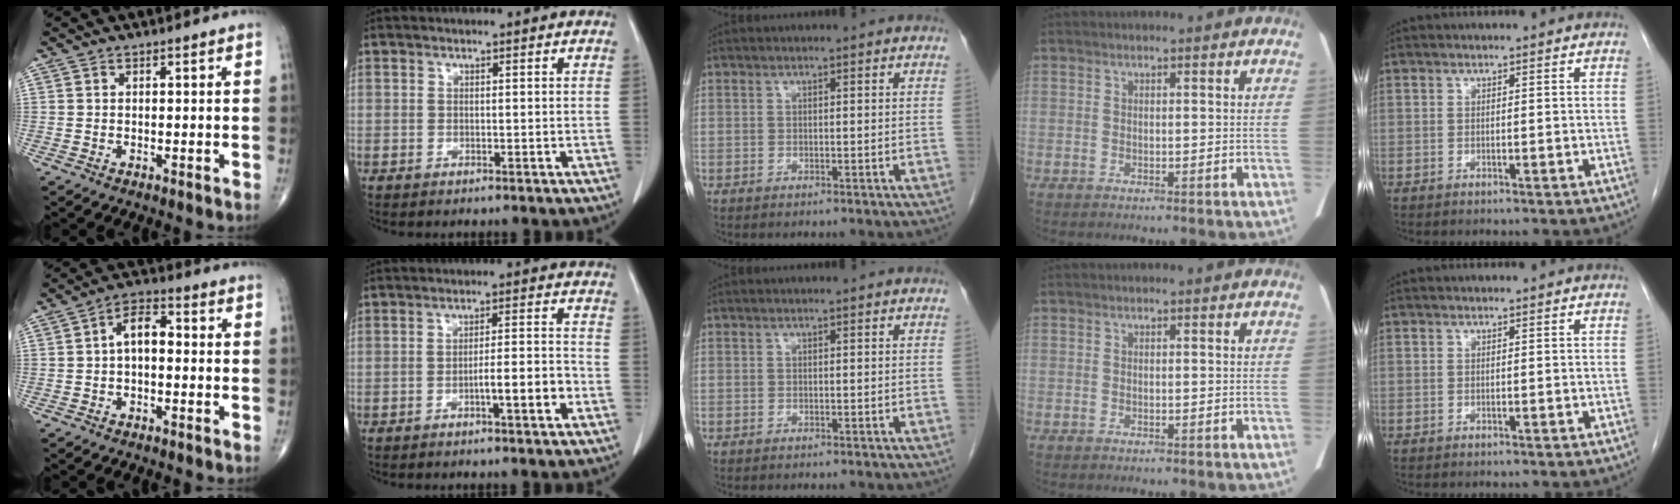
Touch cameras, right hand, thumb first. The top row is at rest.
{"thumb": {"total": 6.0, "force": [-0.2, 3.4, 4.9], "torque": [-0.070, 0.026, -0.015]}, "index": {"total": 5.7, "force": [-2.4, 0.4, 5.1], "torque": [-0.076, 0.007, -0.037]}}